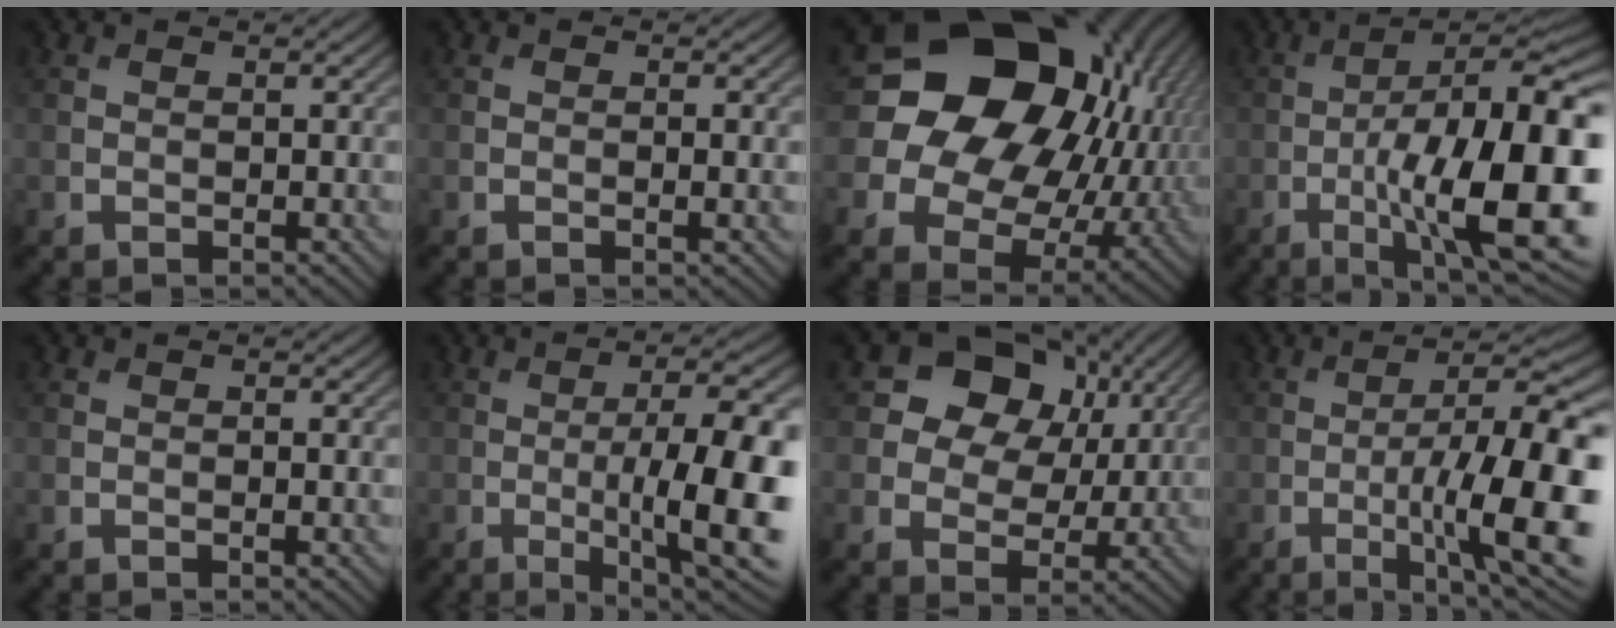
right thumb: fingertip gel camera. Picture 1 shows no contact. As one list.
[{"total": 1.4, "force": [-0.1, 0.2, 1.4], "torque": [-0.026, -0.001, -0.003]}, {"total": 22.3, "force": [6.0, 18.0, 11.7], "torque": [-0.263, 0.018, 0.122]}, {"total": 19.6, "force": [-5.2, 6.2, 17.9], "torque": [-0.273, -0.013, -0.072]}, {"total": 0.5, "force": [-0.1, 0.1, 0.5], "torque": [-0.009, -0.003, -0.001]}, {"total": 15.6, "force": [-2.9, 4.2, 14.7], "torque": [-0.196, -0.001, -0.040]}, {"total": 11.9, "force": [4.6, 9.2, 6.1], "torque": [-0.129, 0.031, 0.069]}, {"total": 15.5, "force": [-4.2, 3.9, 14.4], "torque": [-0.220, -0.004, -0.068]}]